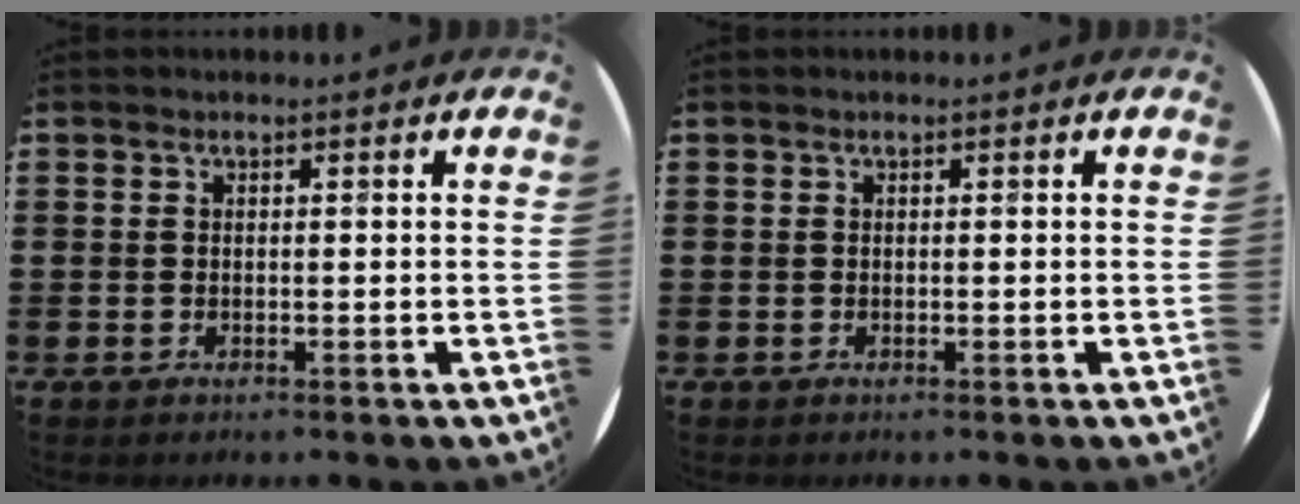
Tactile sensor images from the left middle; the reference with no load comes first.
{"total": 0.0}